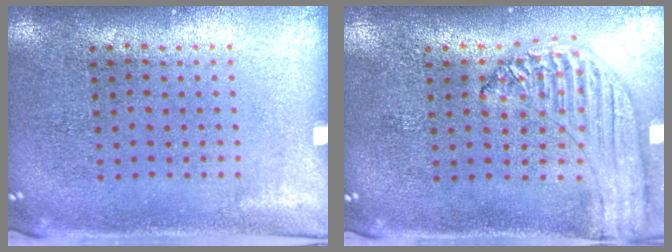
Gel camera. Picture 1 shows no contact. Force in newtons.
{"total": 1.3, "press": 1.3, "slide": 0.1}